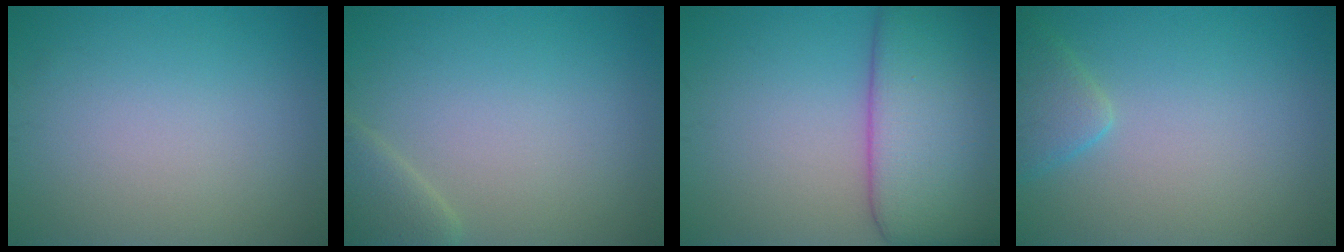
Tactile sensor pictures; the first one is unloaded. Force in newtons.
{"total": 2.5, "press": 2.5, "slide": 0.2}
{"total": 11.6, "press": 11.6, "slide": 0.6}
{"total": 2.3, "press": 2.3, "slide": 0.2}